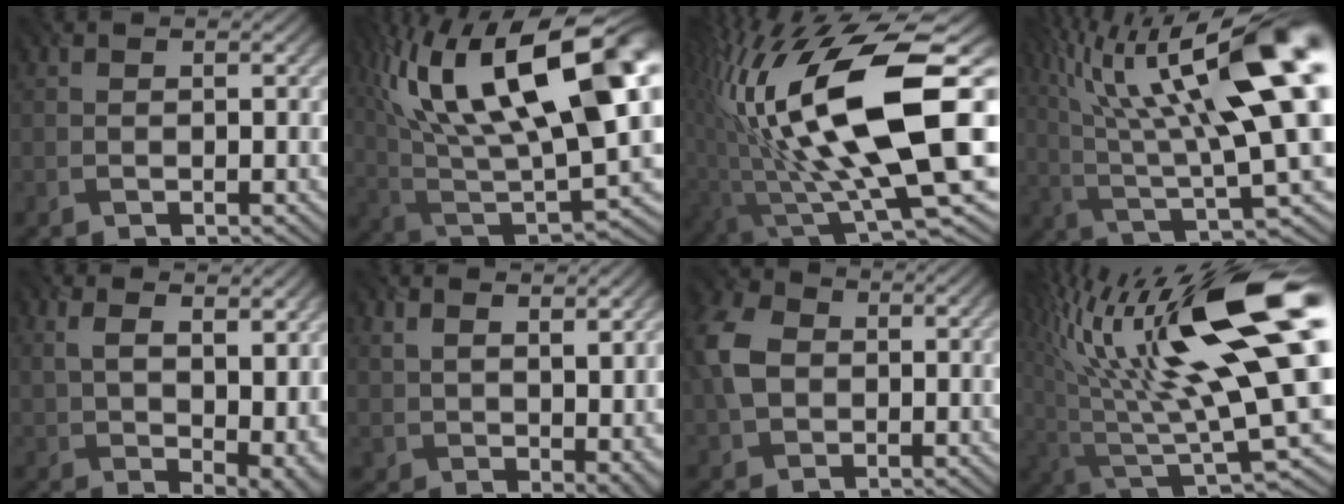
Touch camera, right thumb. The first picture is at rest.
{"total": 21.3, "force": [7.6, 8.3, 18.1], "torque": [-0.354, 0.038, 0.146]}
{"total": 19.4, "force": [2.1, 6.8, 18.0], "torque": [-0.349, -0.021, 0.044]}
{"total": 19.7, "force": [7.1, 5.3, 17.6], "torque": [-0.312, 0.030, 0.131]}
{"total": 12.0, "force": [4.1, 6.0, 9.6], "torque": [-0.153, -0.002, 0.083]}
{"total": 9.7, "force": [5.1, 5.0, 6.5], "torque": [-0.130, -0.009, 0.116]}
{"total": 7.9, "force": [0.4, 5.9, 5.3], "torque": [-0.159, 0.014, -0.004]}
{"total": 20.9, "force": [8.0, 7.1, 17.9], "torque": [-0.314, 0.016, 0.153]}